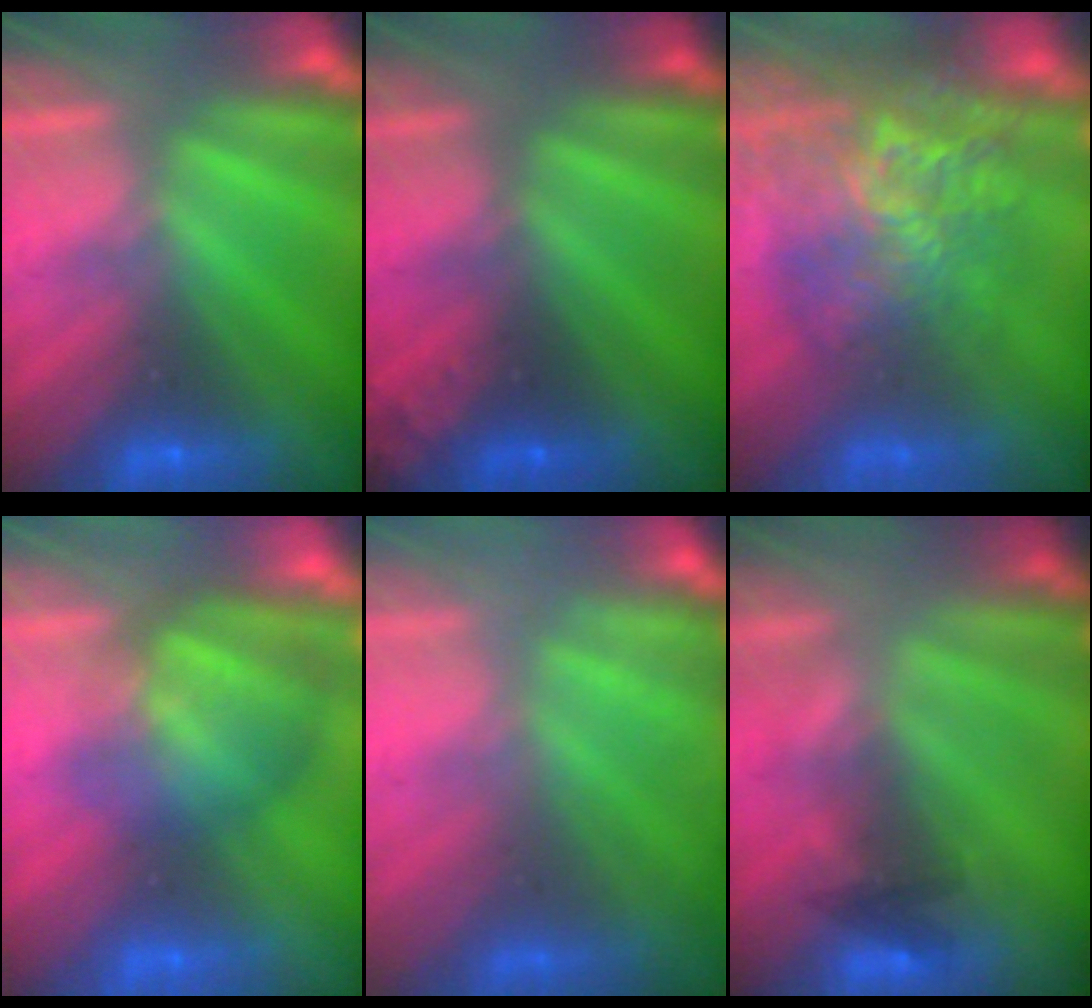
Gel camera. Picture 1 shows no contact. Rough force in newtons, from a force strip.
{"total": 2.3}
{"total": 11.6}
{"total": 3.6}
{"total": 2.3}
{"total": 2.3}